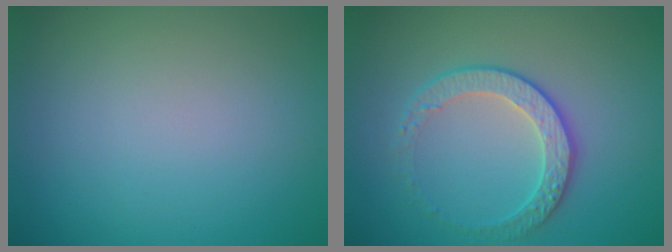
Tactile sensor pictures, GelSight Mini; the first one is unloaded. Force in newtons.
{"total": 2.8, "press": 2.4, "slide": 1.4}